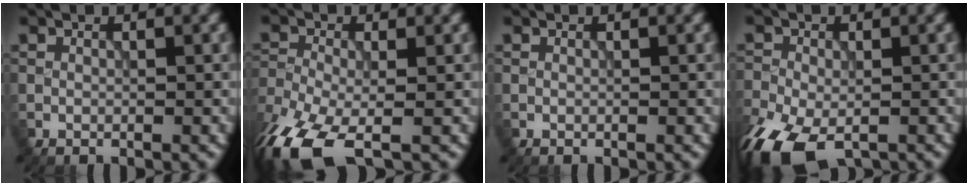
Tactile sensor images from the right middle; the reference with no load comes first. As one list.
[{"total": 8.9, "force": [-5.7, 3.6, 5.8], "torque": [-0.131, -0.027, -0.116]}, {"total": 0.0}, {"total": 9.4, "force": [-5.7, 4.6, 5.9], "torque": [-0.128, -0.041, -0.101]}]